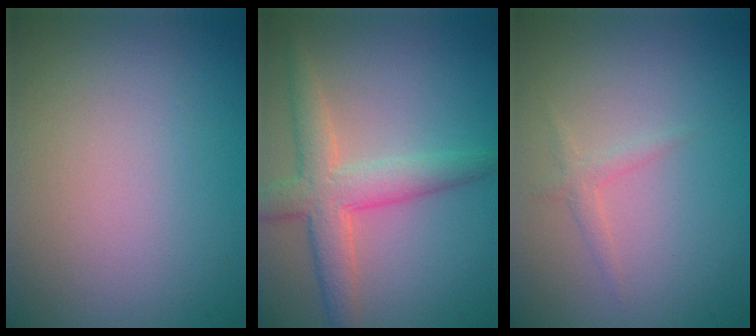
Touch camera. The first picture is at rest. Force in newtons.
{"total": 4.8, "press": 4.8, "slide": 0.4}
{"total": 1.1, "press": 1.1, "slide": 0.0}